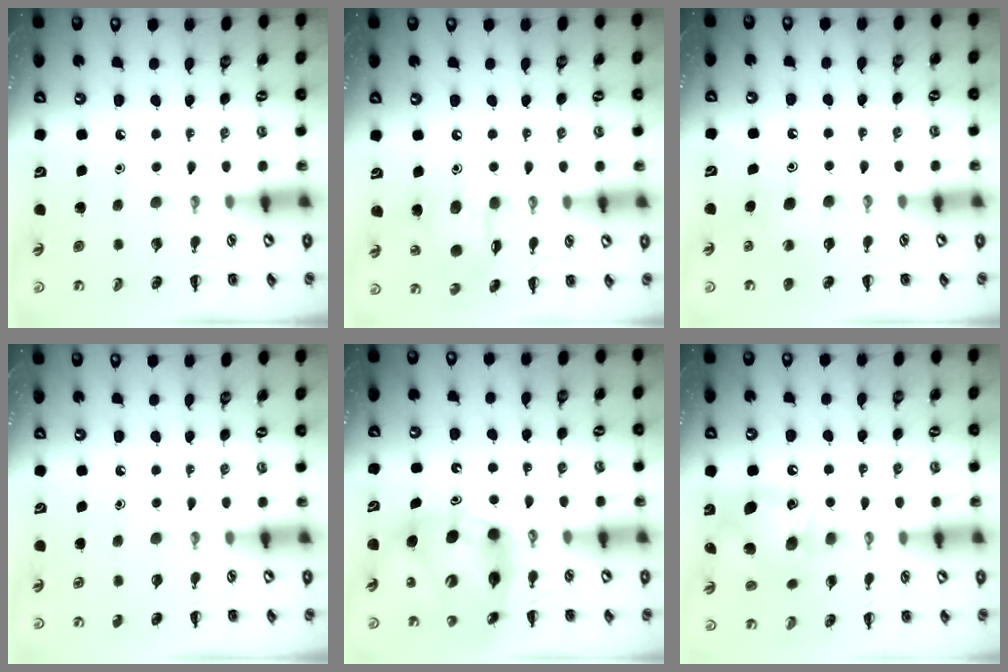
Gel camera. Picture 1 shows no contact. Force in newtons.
{"total": 10.7, "press": 10.6, "slide": 1.4}
{"total": 4.7, "press": 4.5, "slide": 1.2}
{"total": 0.0}
{"total": 12.6, "press": 12.1, "slide": 3.5}
{"total": 13.4, "press": 13.3, "slide": 1.8}